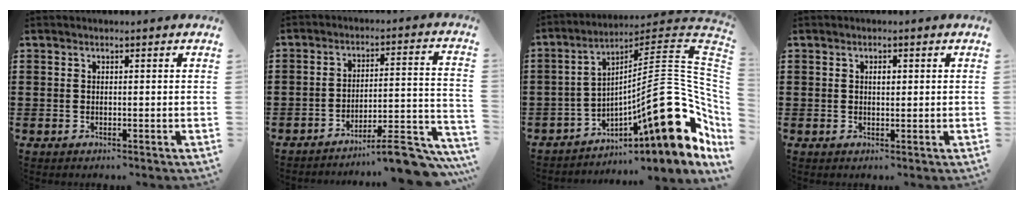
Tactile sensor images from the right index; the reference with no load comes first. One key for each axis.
{"total": 9.7, "fx": -8.4, "fy": 1.3, "fz": 4.8, "tx": -0.059, "ty": 0.021, "tz": -0.155}
{"total": 20.0, "fx": -4.7, "fy": 6.4, "fz": 18.3, "tx": -0.273, "ty": -0.012, "tz": -0.085}
{"total": 1.2, "fx": 0.3, "fy": 0.6, "fz": 1.0, "tx": -0.021, "ty": 0.005, "tz": 0.004}